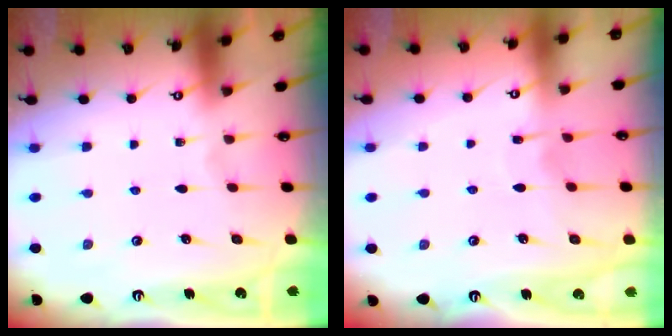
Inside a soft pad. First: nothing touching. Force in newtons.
{"total": 3.9, "press": 3.9, "slide": 0.3}